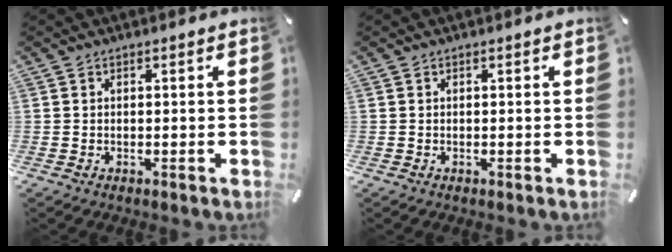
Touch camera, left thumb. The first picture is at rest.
{"total": 0.0}